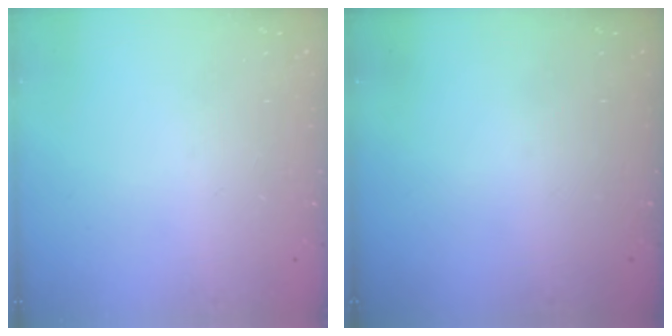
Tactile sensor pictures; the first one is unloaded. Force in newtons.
{"total": 0.0}